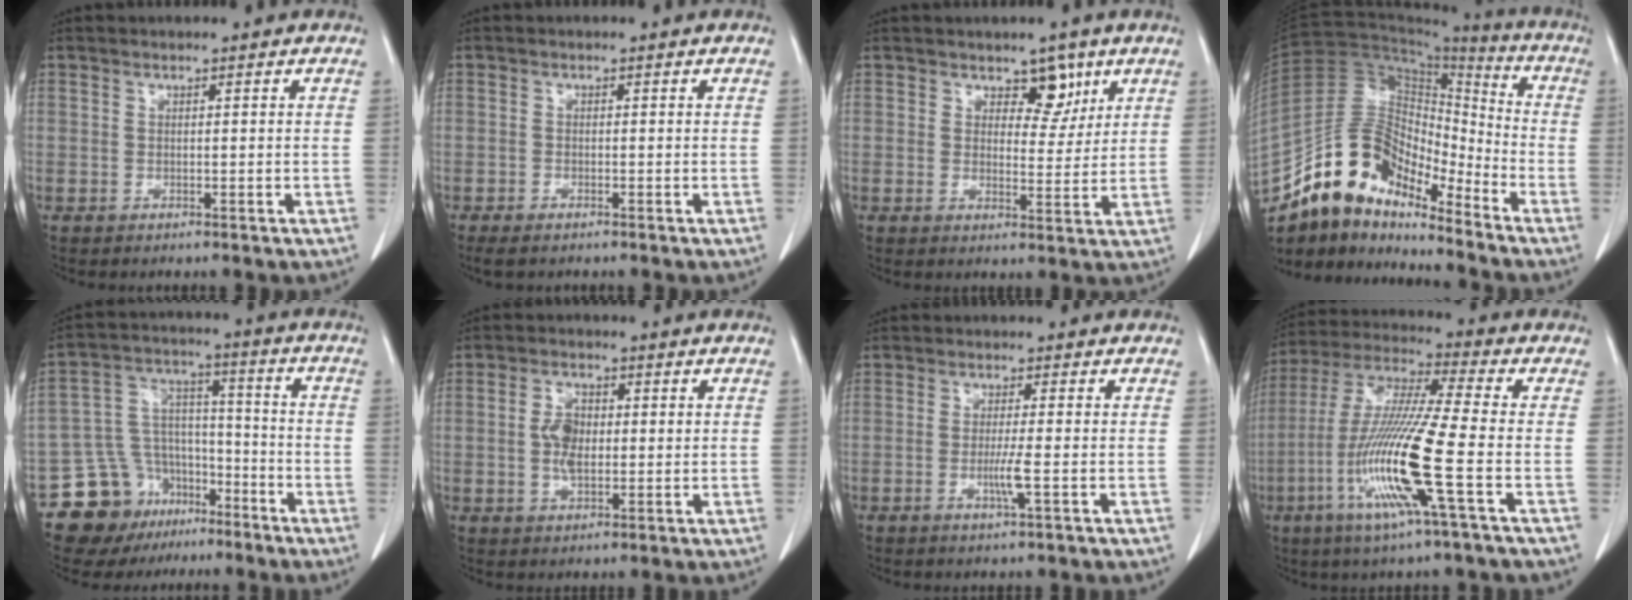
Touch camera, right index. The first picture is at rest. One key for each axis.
{"total": 2.2, "fx": -1.6, "fy": 0.7, "fz": 1.2, "tx": -0.017, "ty": -0.004, "tz": -0.022}
{"total": 4.6, "fx": 2.9, "fy": 2.6, "fz": 2.6, "tx": -0.023, "ty": -0.003, "tz": 0.042}
{"total": 14.6, "fx": -11.7, "fy": 5.7, "fz": 6.5, "tx": -0.114, "ty": 0.057, "tz": -0.215}
{"total": 13.8, "fx": -8.9, "fy": 9.9, "fz": 3.6, "tx": -0.063, "ty": 0.072, "tz": -0.139}
{"total": 5.0, "fx": 0.3, "fy": 2.7, "fz": 4.2, "tx": -0.088, "ty": 0.008, "tz": 0.007}
{"total": 3.1, "fx": -0.8, "fy": -0.4, "fz": 3.0, "tx": -0.060, "ty": -0.007, "tz": -0.017}
{"total": 16.1, "fx": -5.0, "fy": -0.6, "fz": 15.3, "tx": -0.318, "ty": -0.018, "tz": -0.106}